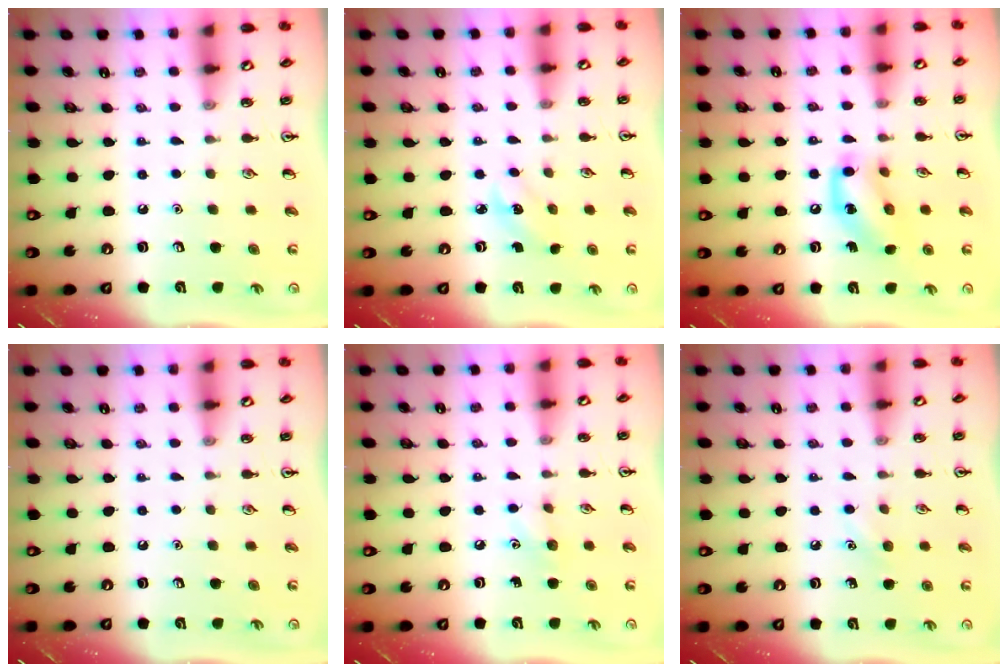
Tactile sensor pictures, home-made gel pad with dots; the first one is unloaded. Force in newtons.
{"total": 2.4, "press": 2.2, "slide": 0.9}
{"total": 12.7, "press": 12.5, "slide": 2.2}
{"total": 0.0}
{"total": 5.7, "press": 5.4, "slide": 1.8}
{"total": 6.1, "press": 5.9, "slide": 1.9}